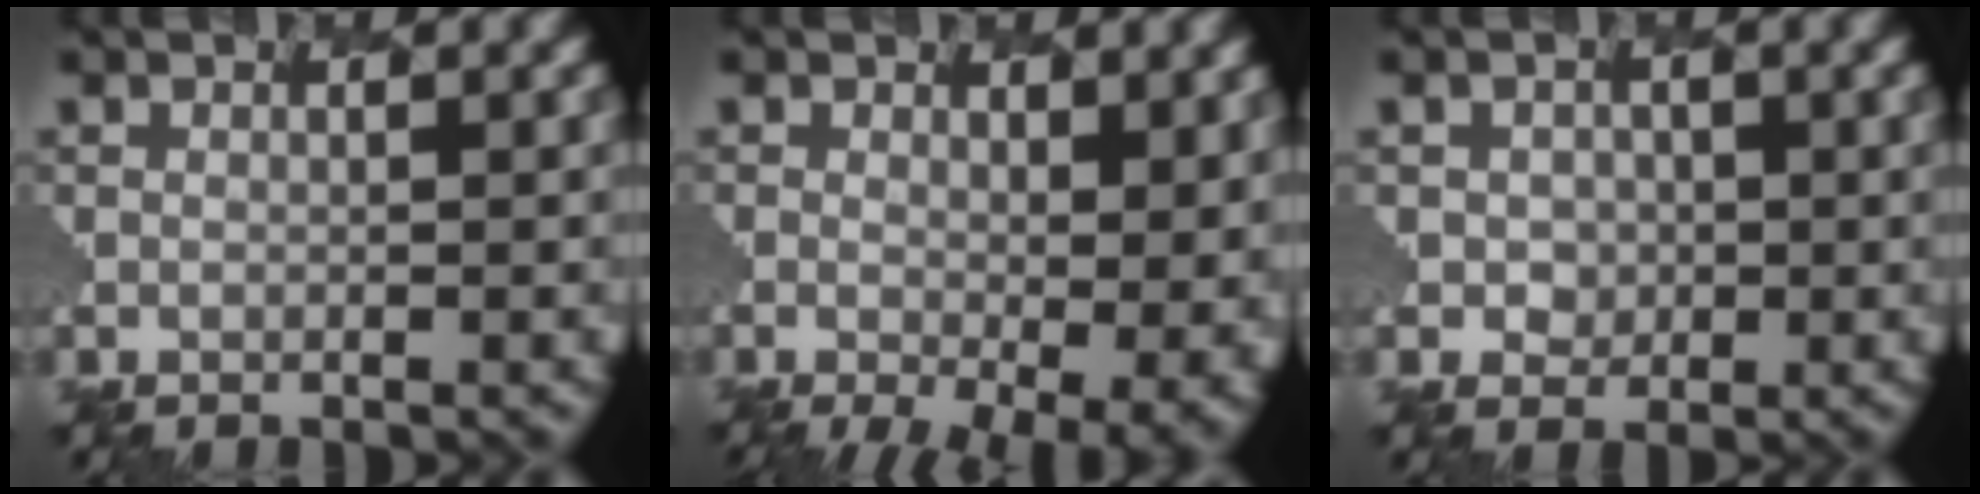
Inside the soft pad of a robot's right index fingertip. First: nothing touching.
{"total": 7.0, "force": [-1.2, 2.8, 6.2], "torque": [-0.072, -0.017, 0.000]}
{"total": 1.5, "force": [-0.1, 1.4, -0.3], "torque": [-0.011, -0.002, -0.004]}